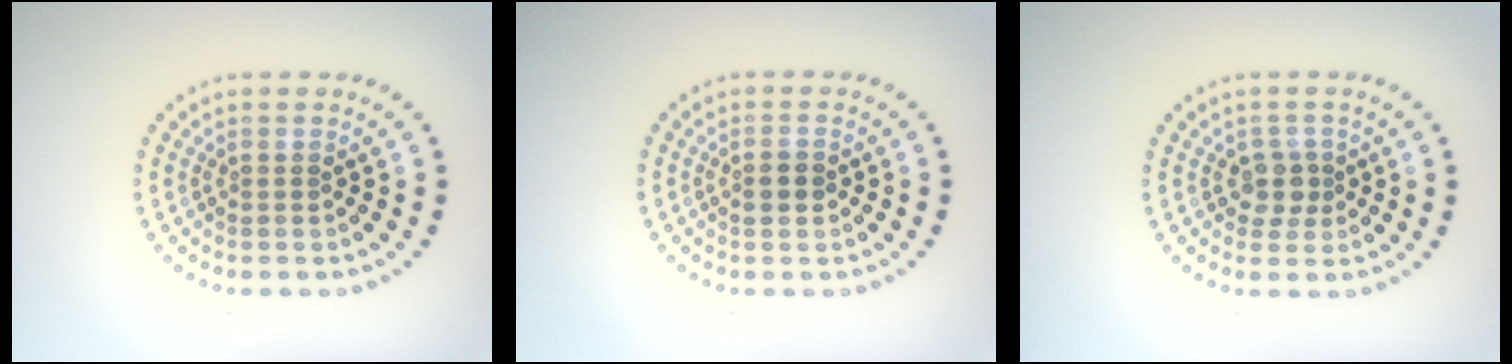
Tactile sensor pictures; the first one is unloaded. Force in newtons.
{"total": 1.2, "press": 1.2, "slide": 0.1}
{"total": 2.1, "press": 1.8, "slide": 1.0}